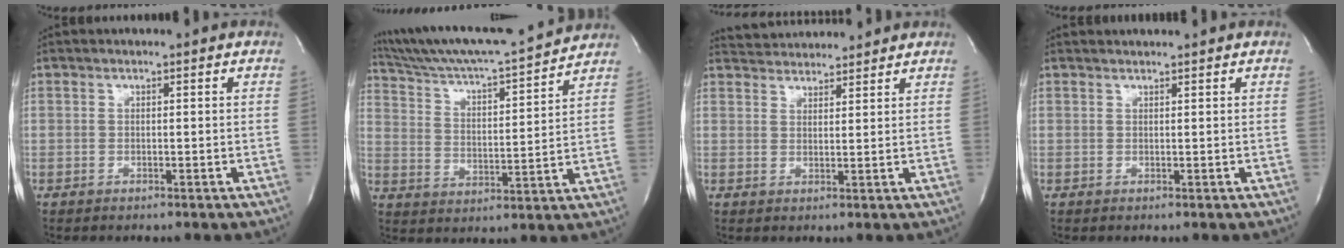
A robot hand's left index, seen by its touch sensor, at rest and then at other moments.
{"total": 18.4, "force": [17.1, 0.4, 6.6], "torque": [-0.119, -0.005, 0.268]}
{"total": 7.2, "force": [7.0, 1.1, 1.0], "torque": [-0.020, 0.025, 0.105]}
{"total": 1.9, "force": [1.9, -0.2, 0.2], "torque": [-0.004, 0.012, 0.030]}